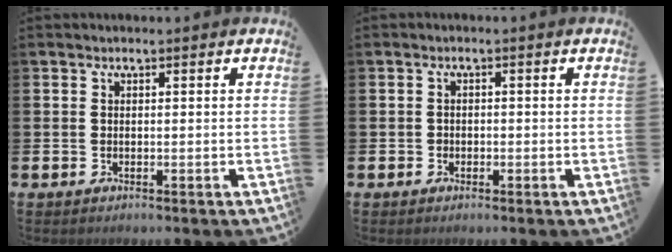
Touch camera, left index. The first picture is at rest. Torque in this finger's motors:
{"motor_torque": [-0.05, -0.14, -0.05, -0.01]}